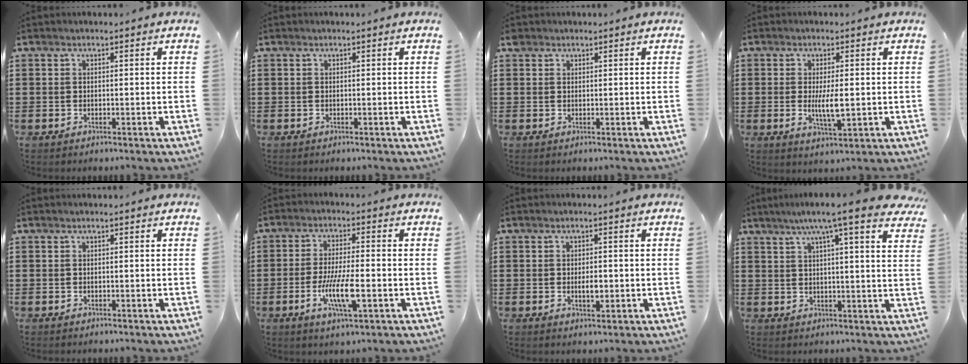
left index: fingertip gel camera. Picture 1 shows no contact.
{"total": 0.0}
{"total": 1.2, "force": [0.9, 0.7, 0.3], "torque": [-0.008, 0.004, 0.016]}
{"total": 5.1, "force": [0.0, 1.2, 4.9], "torque": [-0.095, -0.010, -0.006]}
{"total": 0.0}
{"total": 7.9, "force": [-2.3, 1.7, 7.4], "torque": [-0.145, -0.009, -0.042]}
{"total": 2.6, "force": [-0.1, 1.0, 2.4], "torque": [-0.037, -0.004, -0.004]}
{"total": 7.8, "force": [5.7, 0.0, 5.4], "torque": [-0.107, -0.021, 0.091]}